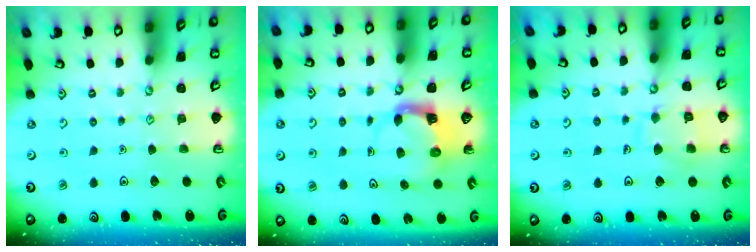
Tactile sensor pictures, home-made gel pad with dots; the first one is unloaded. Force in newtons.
{"total": 3.9, "press": 3.8, "slide": 0.7}
{"total": 9.9, "press": 9.9, "slide": 0.7}